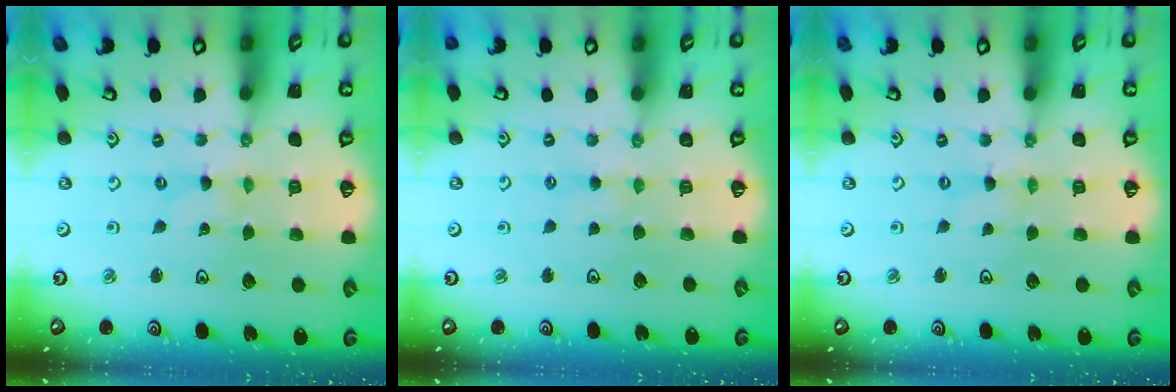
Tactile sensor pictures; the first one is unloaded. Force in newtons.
{"total": 2.1, "press": 2.0, "slide": 0.4}
{"total": 0.6, "press": 0.6, "slide": 0.2}